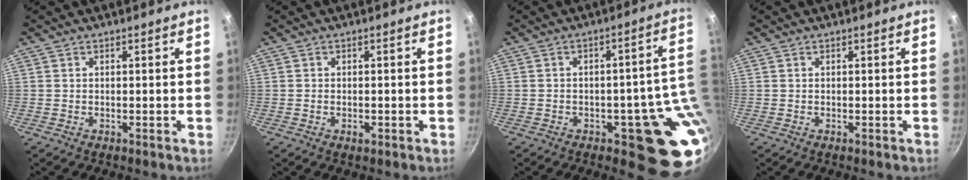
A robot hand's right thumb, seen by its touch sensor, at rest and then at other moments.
{"total": 1.4, "force": [-0.5, 0.8, 1.0], "torque": [-0.014, 0.002, -0.010]}
{"total": 14.1, "force": [-2.1, 7.0, 12.0], "torque": [-0.060, 0.016, -0.024]}
{"total": 0.0}